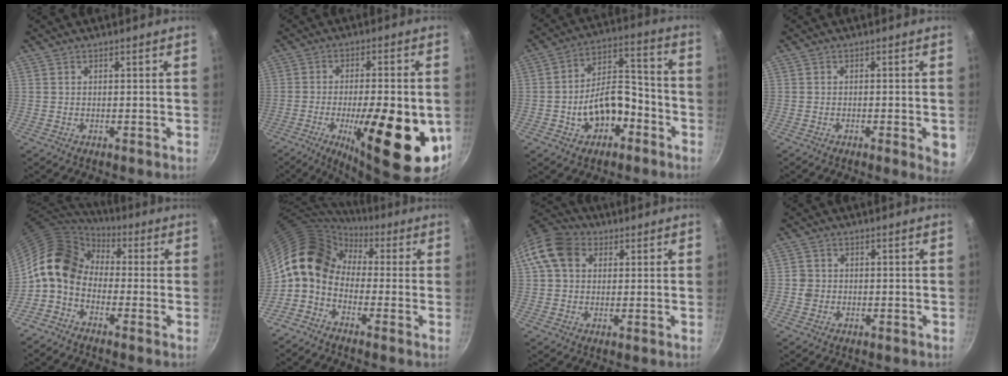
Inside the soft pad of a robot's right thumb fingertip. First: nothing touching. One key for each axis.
{"total": 22.6, "fx": -6.2, "fy": 7.4, "fz": 20.5, "tx": -0.281, "ty": 0.002, "tz": -0.083}
{"total": 13.3, "fx": -5.2, "fy": 8.5, "fz": 8.9, "tx": -0.109, "ty": 0.066, "tz": -0.078}
{"total": 4.5, "fx": -1.5, "fy": 1.1, "fz": 4.2, "tx": -0.041, "ty": 0.000, "tz": -0.019}
{"total": 11.2, "fx": -0.4, "fy": 8.5, "fz": 7.4, "tx": -0.109, "ty": 0.036, "tz": -0.032}
{"total": 11.2, "fx": 0.9, "fy": 8.5, "fz": 7.3, "tx": -0.106, "ty": 0.028, "tz": -0.011}
{"total": 9.8, "fx": 2.8, "fy": 7.7, "fz": 5.5, "tx": -0.079, "ty": 0.015, "tz": 0.032}
{"total": 2.2, "fx": -0.3, "fy": 2.1, "fz": 0.7, "tx": -0.003, "ty": 0.008, "tz": -0.006}